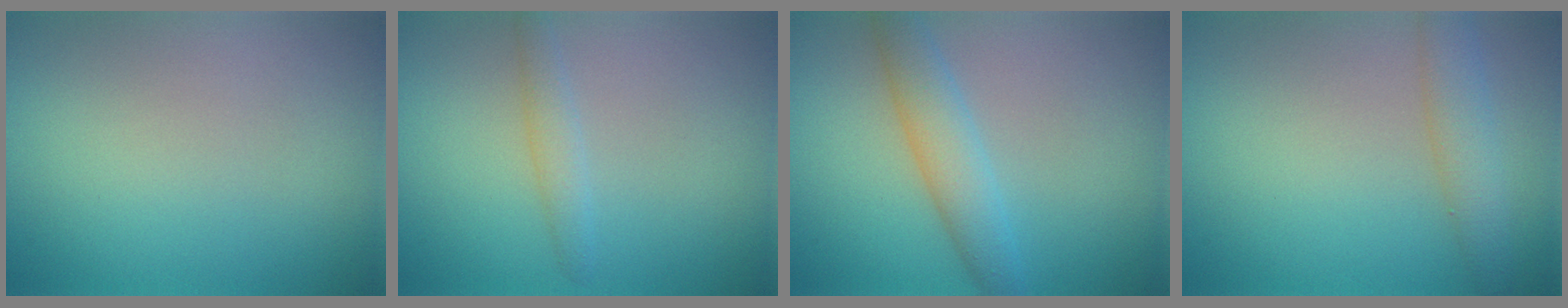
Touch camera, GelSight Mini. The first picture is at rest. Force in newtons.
{"total": 1.5, "press": 1.5, "slide": 0.0}
{"total": 3.5, "press": 3.5, "slide": 0.1}
{"total": 2.9, "press": 2.9, "slide": 0.1}